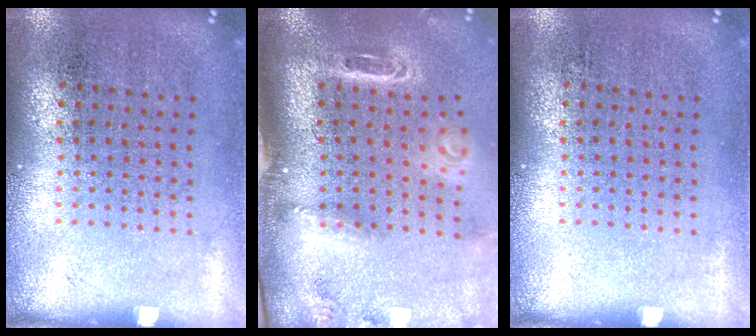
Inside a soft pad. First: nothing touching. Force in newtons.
{"total": 3.0, "press": 2.1, "slide": 2.1}
{"total": 0.0}